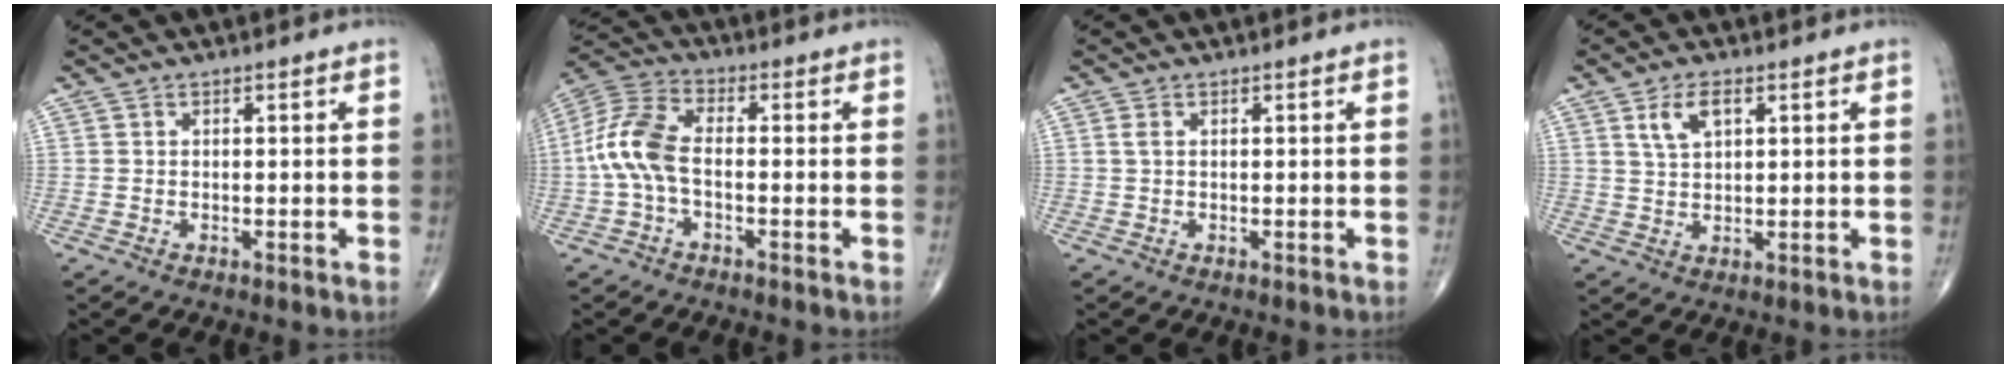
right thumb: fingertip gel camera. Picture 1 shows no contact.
{"total": 9.5, "force": [-1.3, 4.8, 8.1], "torque": [-0.181, 0.028, -0.036]}
{"total": 0.9, "force": [0.3, 0.5, 0.7], "torque": [-0.019, 0.009, 0.009]}
{"total": 5.0, "force": [2.2, 2.5, 3.7], "torque": [-0.065, -0.001, 0.047]}